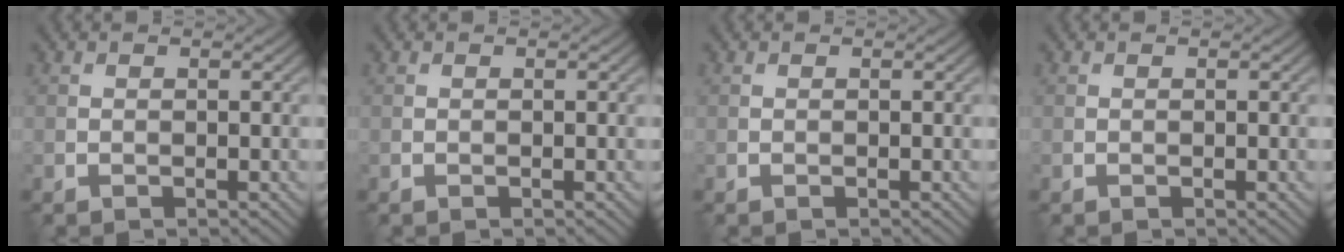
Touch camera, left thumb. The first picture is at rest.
{"total": 0.0}
{"total": 0.0}
{"total": 0.0}